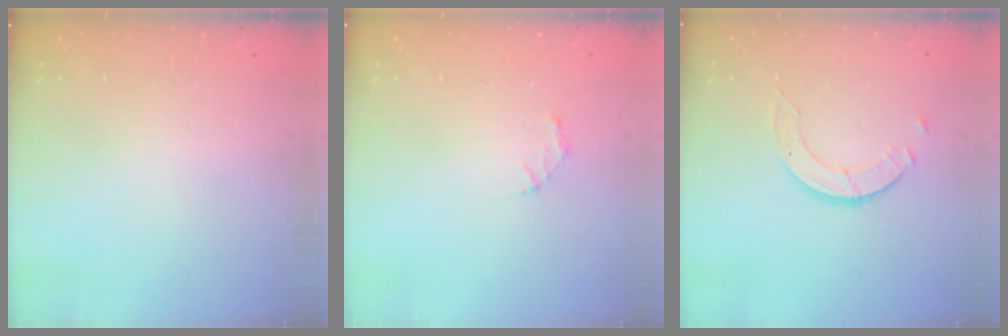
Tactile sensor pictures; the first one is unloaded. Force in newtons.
{"total": 2.1, "press": 2.1, "slide": 0.2}
{"total": 3.6, "press": 3.6, "slide": 0.4}